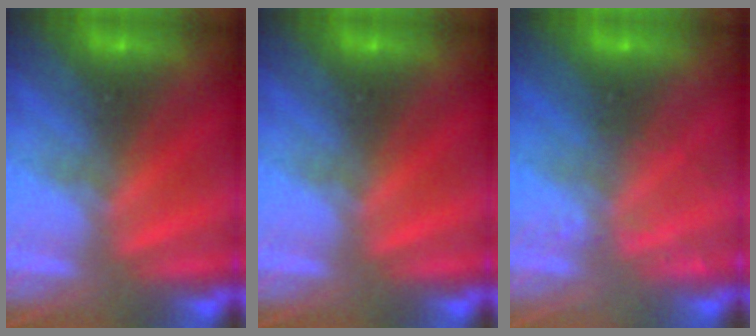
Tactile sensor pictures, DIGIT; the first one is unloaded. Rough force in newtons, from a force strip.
{"total": 0.0}
{"total": 2.0}